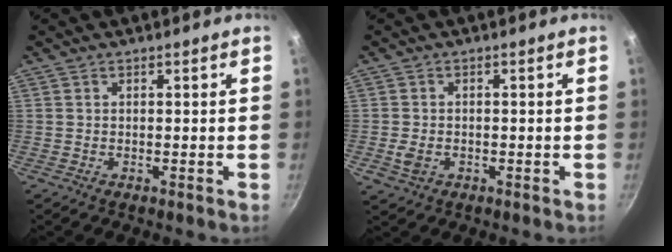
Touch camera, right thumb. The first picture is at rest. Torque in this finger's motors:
{"motor_torque": [0.81, 0.77, -0.03, 0.00, 0.08]}